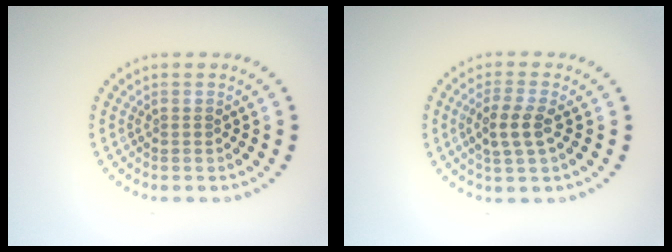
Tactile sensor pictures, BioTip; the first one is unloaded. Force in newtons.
{"total": 2.8, "press": 2.6, "slide": 1.0}